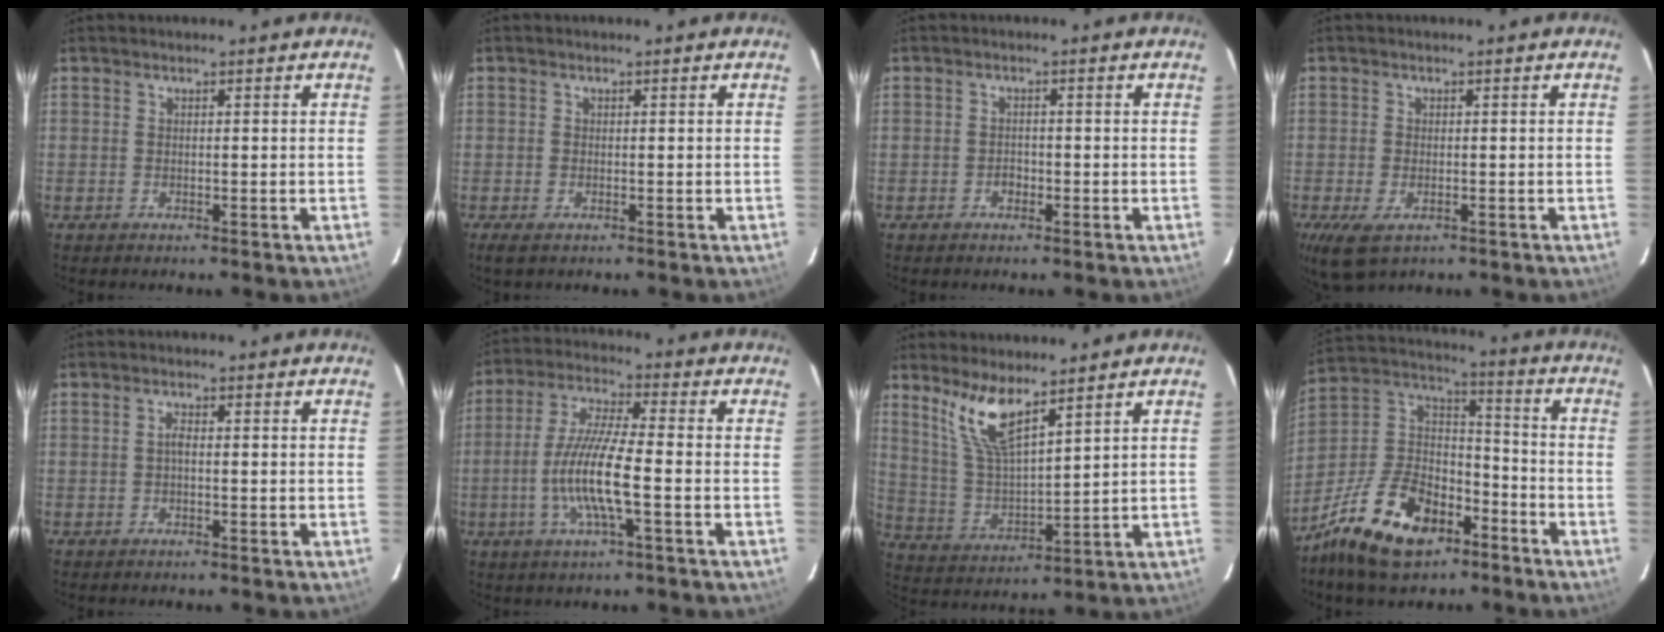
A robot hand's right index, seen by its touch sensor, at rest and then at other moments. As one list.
[{"total": 1.8, "force": [-1.1, 0.9, 1.1], "torque": [-0.024, -0.006, -0.020]}, {"total": 1.5, "force": [-0.9, 1.1, 0.4], "torque": [-0.006, 0.004, -0.014]}, {"total": 6.3, "force": [-3.1, 3.5, 4.3], "torque": [-0.094, -0.022, -0.052]}, {"total": 1.1, "force": [-0.3, 0.4, 1.0], "torque": [-0.019, 0.006, -0.006]}, {"total": 11.4, "force": [-3.1, 1.2, 10.9], "torque": [-0.223, -0.002, -0.060]}, {"total": 9.3, "force": [6.6, 1.9, 6.3], "torque": [-0.125, -0.006, 0.143]}, {"total": 20.1, "force": [-12.2, 10.8, 11.8], "torque": [-0.261, 0.010, -0.211]}]